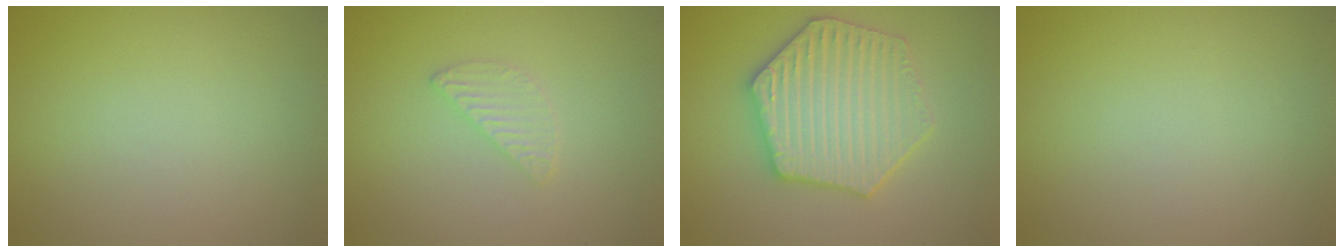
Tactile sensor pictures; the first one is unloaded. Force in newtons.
{"total": 1.5, "press": 1.5, "slide": 0.2}
{"total": 6.3, "press": 6.2, "slide": 1.0}
{"total": 0.0}